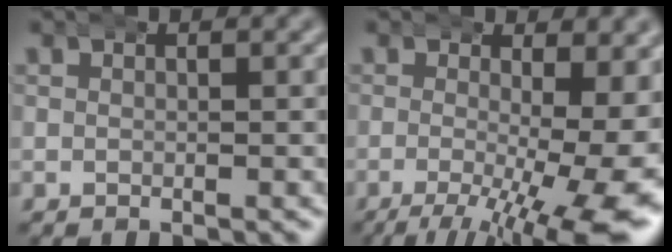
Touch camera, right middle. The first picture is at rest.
{"total": 8.5, "force": [-2.7, 3.3, 7.4], "torque": [-0.115, -0.044, -0.025]}